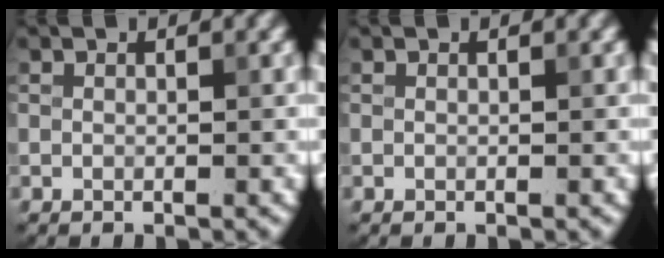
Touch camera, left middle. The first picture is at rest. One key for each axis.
{"total": 0.0}